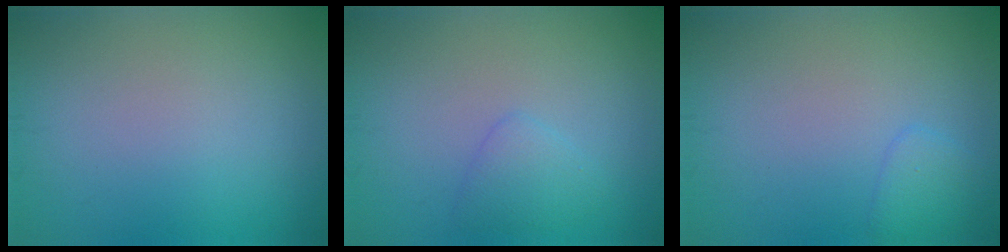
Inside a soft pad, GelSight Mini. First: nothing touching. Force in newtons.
{"total": 1.6, "press": 1.6, "slide": 0.1}
{"total": 1.5, "press": 1.5, "slide": 0.0}